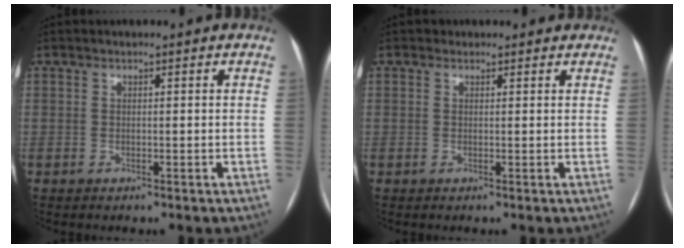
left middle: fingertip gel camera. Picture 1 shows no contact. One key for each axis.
{"total": 1.6, "fx": 1.2, "fy": 1.1, "fz": -0.1, "tx": 0.009, "ty": 0.003, "tz": 0.007}